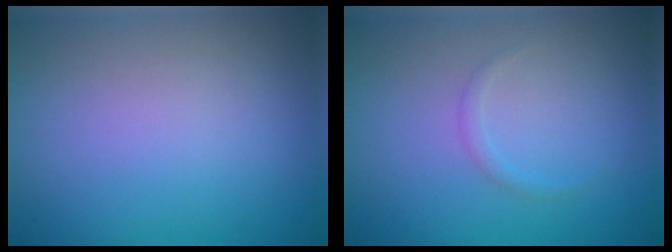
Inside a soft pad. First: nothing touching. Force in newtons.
{"total": 0.8, "press": 0.7, "slide": 0.1}